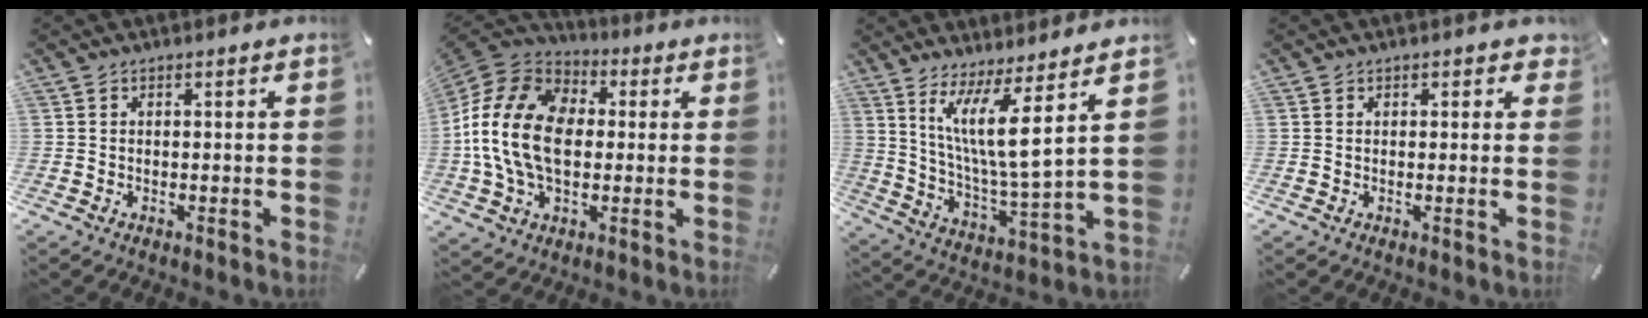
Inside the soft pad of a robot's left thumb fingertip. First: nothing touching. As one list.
[{"total": 17.8, "force": [-0.6, 13.0, 12.1], "torque": [-0.267, 0.023, -0.016]}, {"total": 12.0, "force": [6.8, 0.9, 9.9], "torque": [-0.198, -0.045, 0.111]}, {"total": 1.2, "force": [0.7, 0.9, 0.4], "torque": [0.007, -0.002, 0.009]}]